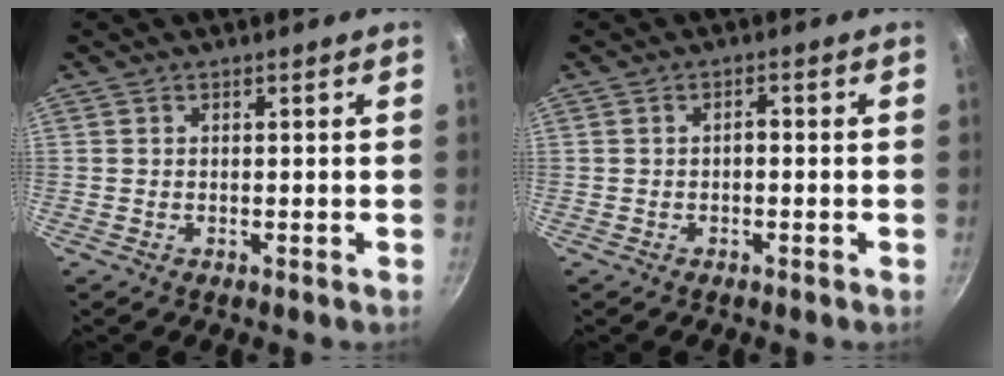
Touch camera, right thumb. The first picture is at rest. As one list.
[{"total": 1.4, "force": [-0.5, 0.7, 1.1], "torque": [-0.014, 0.013, -0.006]}]